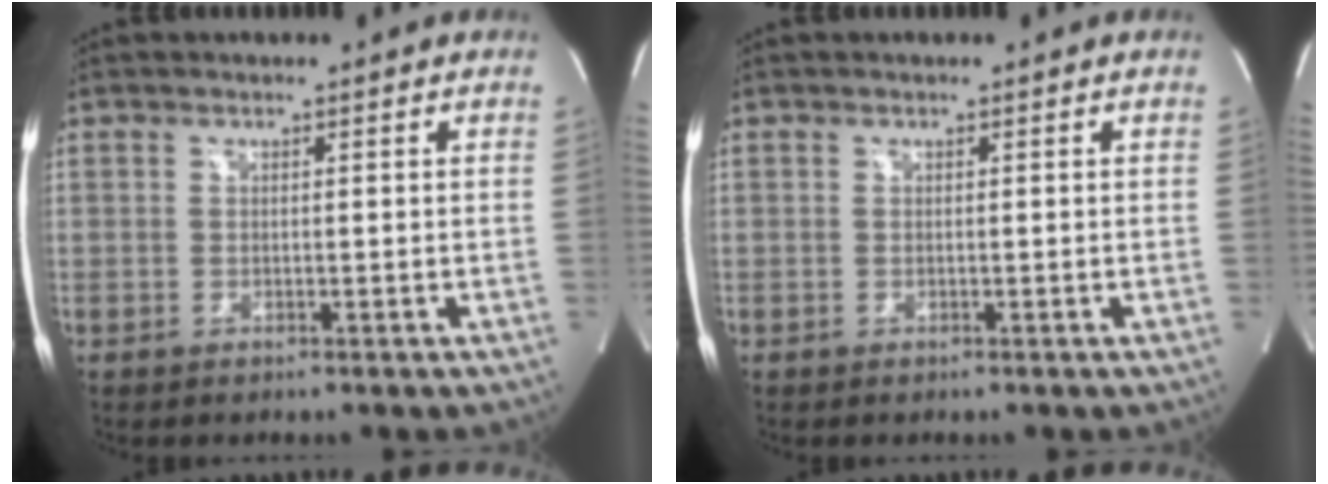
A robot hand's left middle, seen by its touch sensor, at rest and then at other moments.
{"total": 0.0}